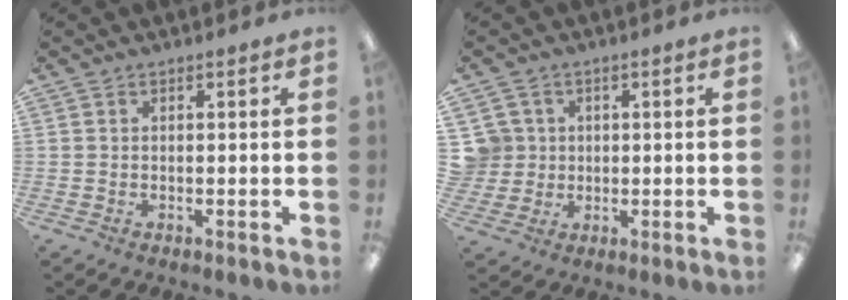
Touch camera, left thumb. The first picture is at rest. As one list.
[{"total": 5.9, "force": [1.1, 5.7, 0.6], "torque": [-0.032, 0.007, 0.025]}]